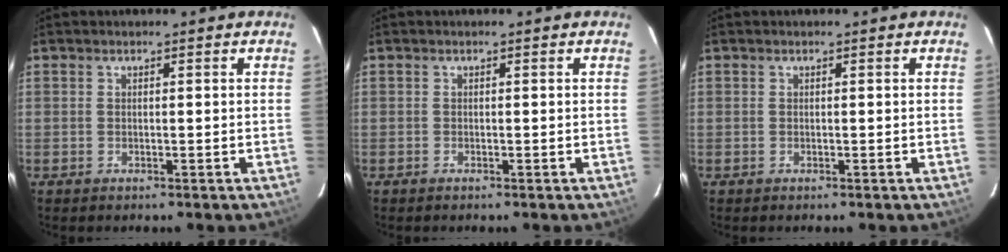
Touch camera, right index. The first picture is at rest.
{"total": 0.0}
{"total": 0.0}